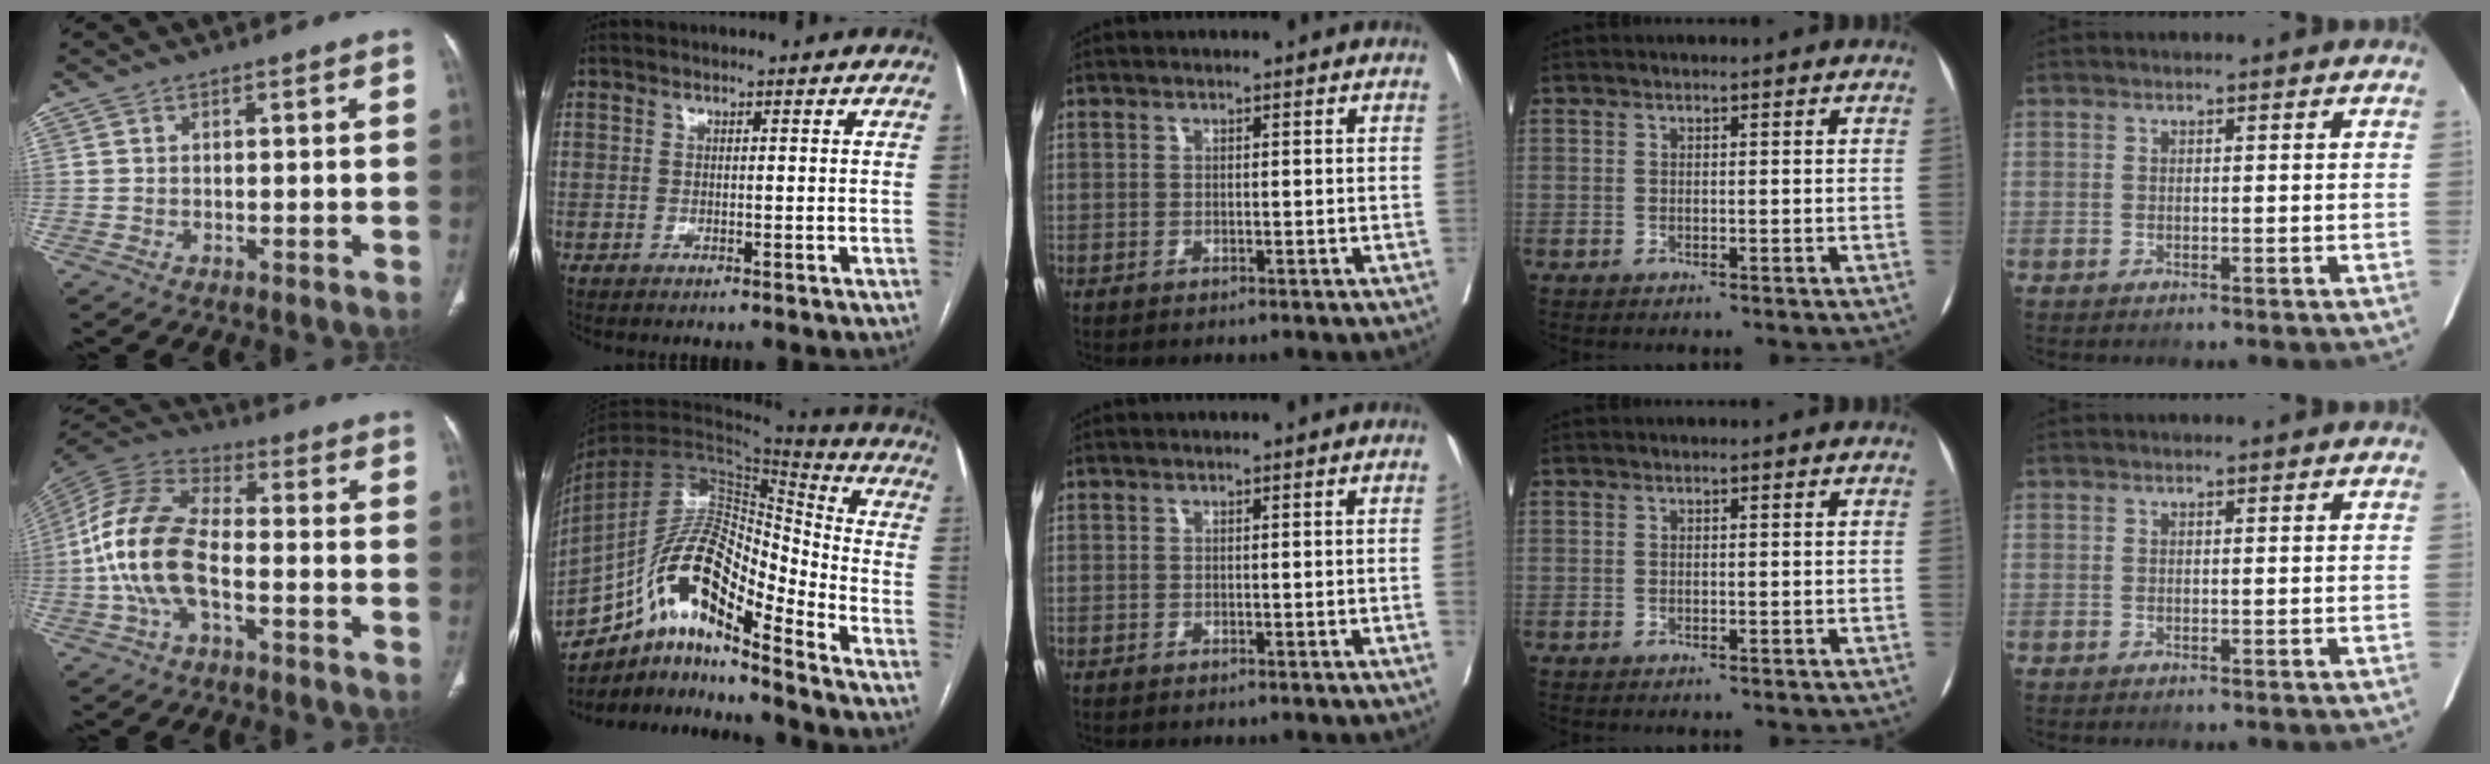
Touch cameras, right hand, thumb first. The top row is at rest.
{"thumb": {"total": 14.9, "force": [-3.3, 7.9, 12.1], "torque": [-0.252, 0.037, -0.069]}, "index": {"total": 16.1, "force": [-10.2, 4.2, 11.7], "torque": [-0.213, 0.044, -0.174]}, "middle": {"total": 0.6, "force": [-0.1, -0.1, 0.6], "torque": [-0.013, -0.001, 0.001]}}